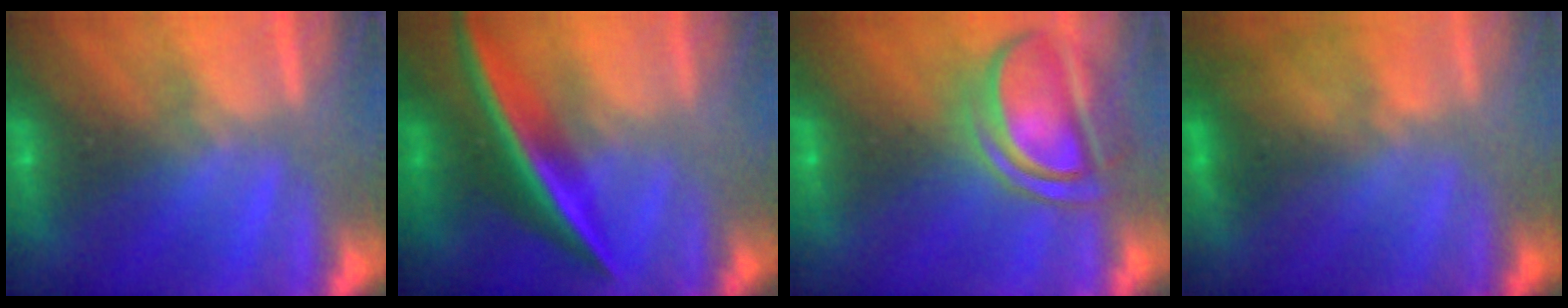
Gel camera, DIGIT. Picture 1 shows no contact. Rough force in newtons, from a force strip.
{"total": 2.5}
{"total": 7.5}
{"total": 4.7}